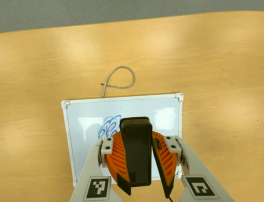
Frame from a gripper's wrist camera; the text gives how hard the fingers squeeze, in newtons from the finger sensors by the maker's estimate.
{"total": 10.7, "left": 10.2, "right": 11.3}